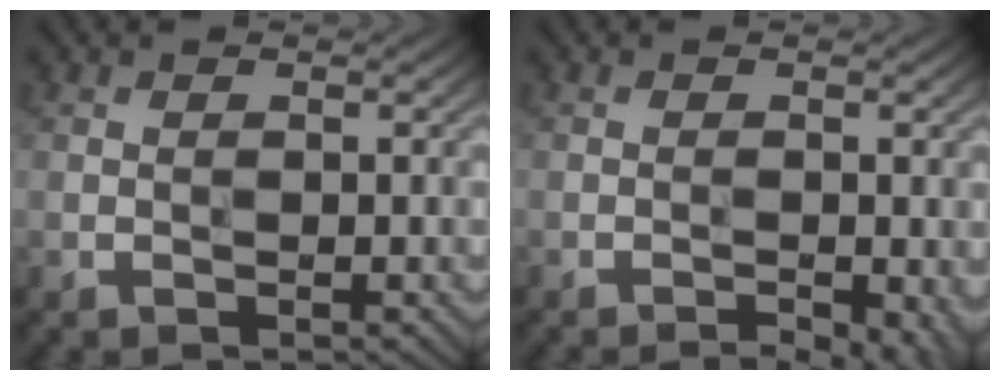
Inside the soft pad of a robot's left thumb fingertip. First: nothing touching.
{"total": 4.1, "force": [-2.5, 1.5, 3.0], "torque": [-0.046, -0.007, -0.023]}